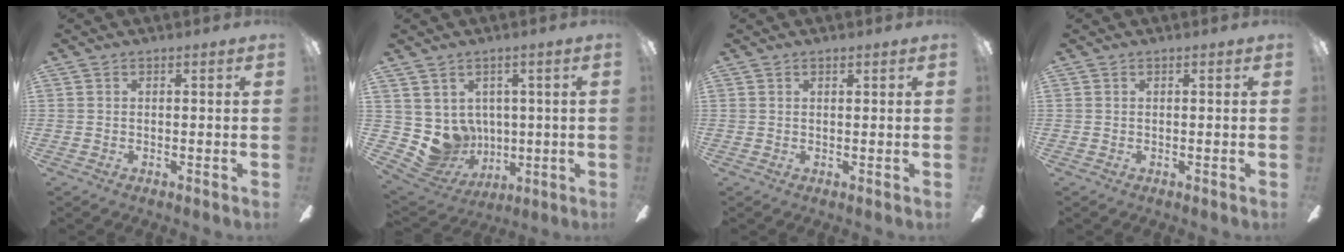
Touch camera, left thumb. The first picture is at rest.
{"total": 8.3, "force": [2.0, 7.9, 1.6], "torque": [-0.055, -0.031, 0.049]}
{"total": 0.7, "force": [0.6, 0.2, 0.3], "torque": [-0.007, 0.001, 0.010]}
{"total": 0.0}